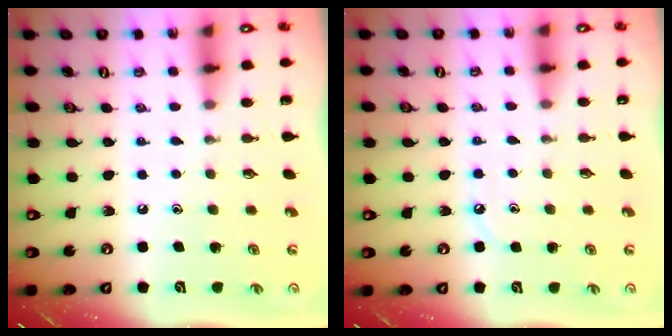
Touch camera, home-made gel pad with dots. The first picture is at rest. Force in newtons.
{"total": 3.6, "press": 3.5, "slide": 0.5}